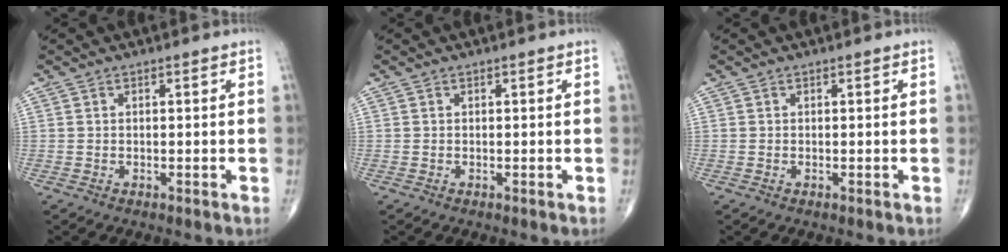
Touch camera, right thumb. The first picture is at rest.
{"total": 0.0}
{"total": 0.0}